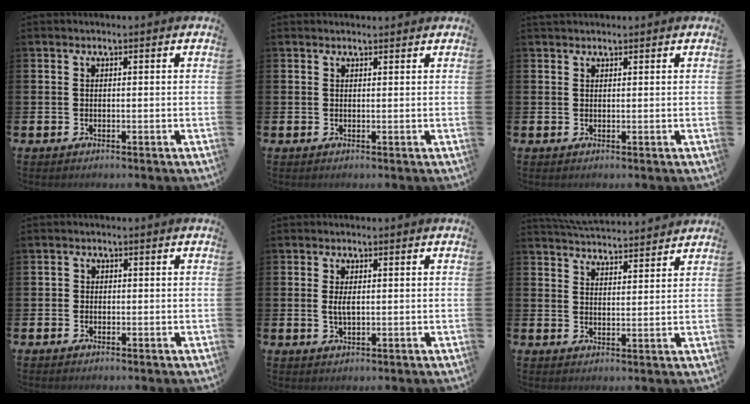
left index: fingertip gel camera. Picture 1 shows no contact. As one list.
[{"total": 0.7, "force": [0.7, 0.1, 0.1], "torque": [0.005, -0.002, 0.012]}, {"total": 1.1, "force": [1.1, 0.4, 0.1], "torque": [0.004, 0.001, 0.018]}, {"total": 0.9, "force": [-0.2, 0.9, 0.2], "torque": [-0.004, 0.006, -0.007]}, {"total": 2.2, "force": [0.3, 0.9, 2.0], "torque": [-0.038, 0.004, 0.003]}, {"total": 4.7, "force": [4.7, 0.3, 0.1], "torque": [-0.014, -0.031, 0.084]}]